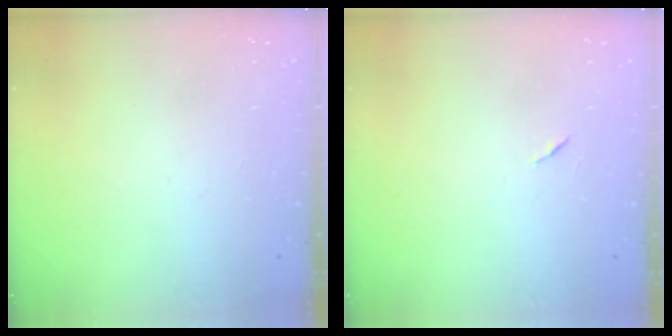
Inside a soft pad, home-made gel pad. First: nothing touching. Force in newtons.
{"total": 5.3, "press": 4.8, "slide": 2.2}